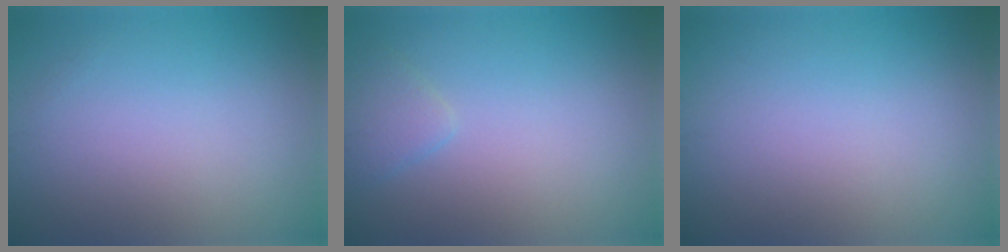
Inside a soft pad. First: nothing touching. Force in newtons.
{"total": 1.5, "press": 1.5, "slide": 0.2}
{"total": 0.0}